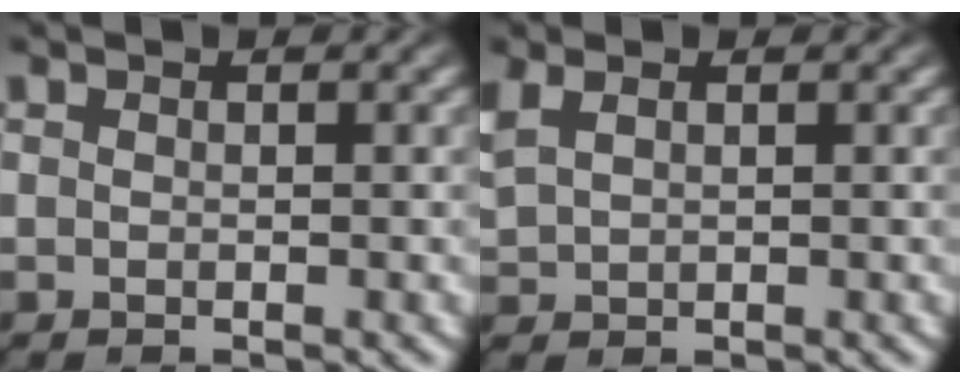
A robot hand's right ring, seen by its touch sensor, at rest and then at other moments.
{"total": 2.3, "force": [0.9, 1.8, 1.2], "torque": [-0.032, 0.004, 0.024]}